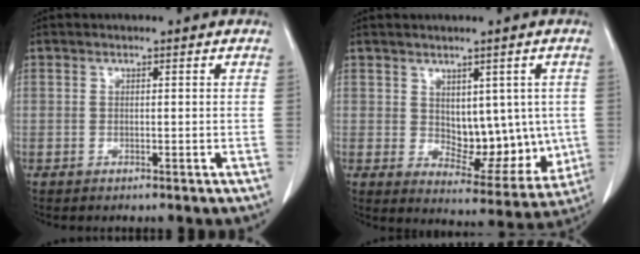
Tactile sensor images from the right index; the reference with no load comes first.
{"total": 10.0, "force": [0.8, 5.8, 8.2], "torque": [-0.094, -0.003, 0.032]}